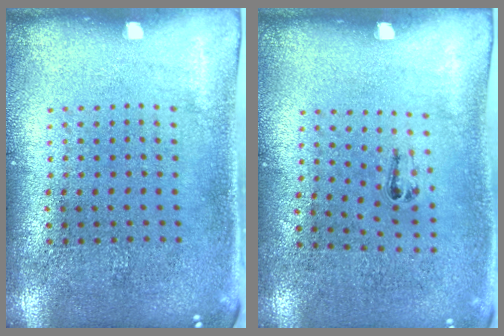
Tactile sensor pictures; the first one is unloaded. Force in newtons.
{"total": 0.6, "press": 0.2, "slide": 0.5}